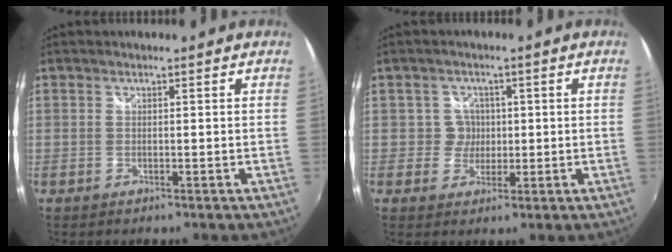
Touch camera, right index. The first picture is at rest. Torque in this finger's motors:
{"motor_torque": [0.07, 0.04, 0.06, 0.01]}